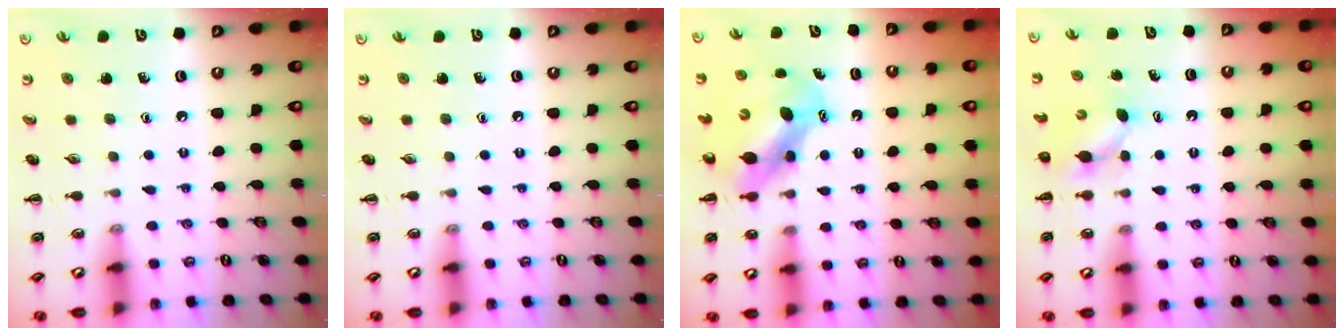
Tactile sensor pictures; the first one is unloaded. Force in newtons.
{"total": 0.0}
{"total": 6.4, "press": 6.3, "slide": 0.9}
{"total": 4.0, "press": 3.8, "slide": 1.1}